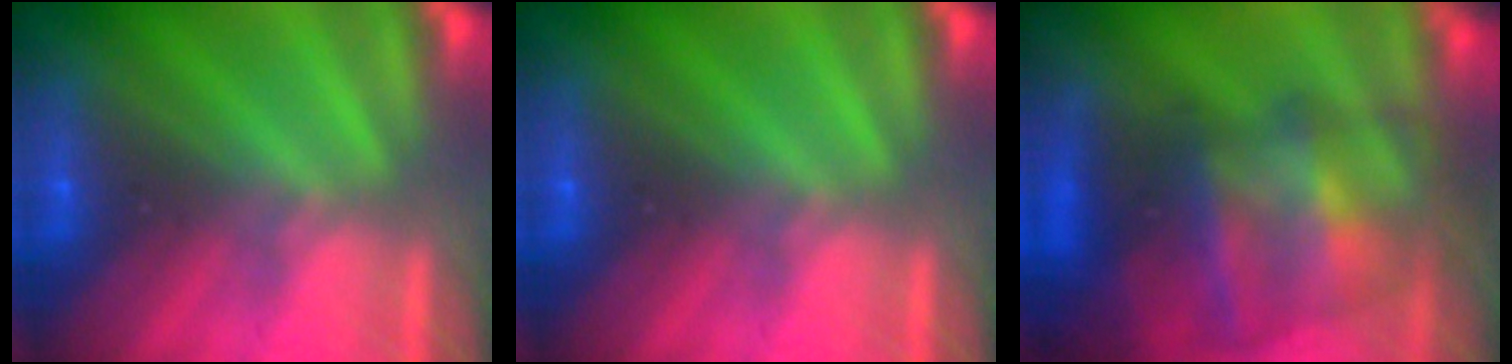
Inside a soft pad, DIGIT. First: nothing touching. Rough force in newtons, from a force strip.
{"total": 0.0}
{"total": 7.3}